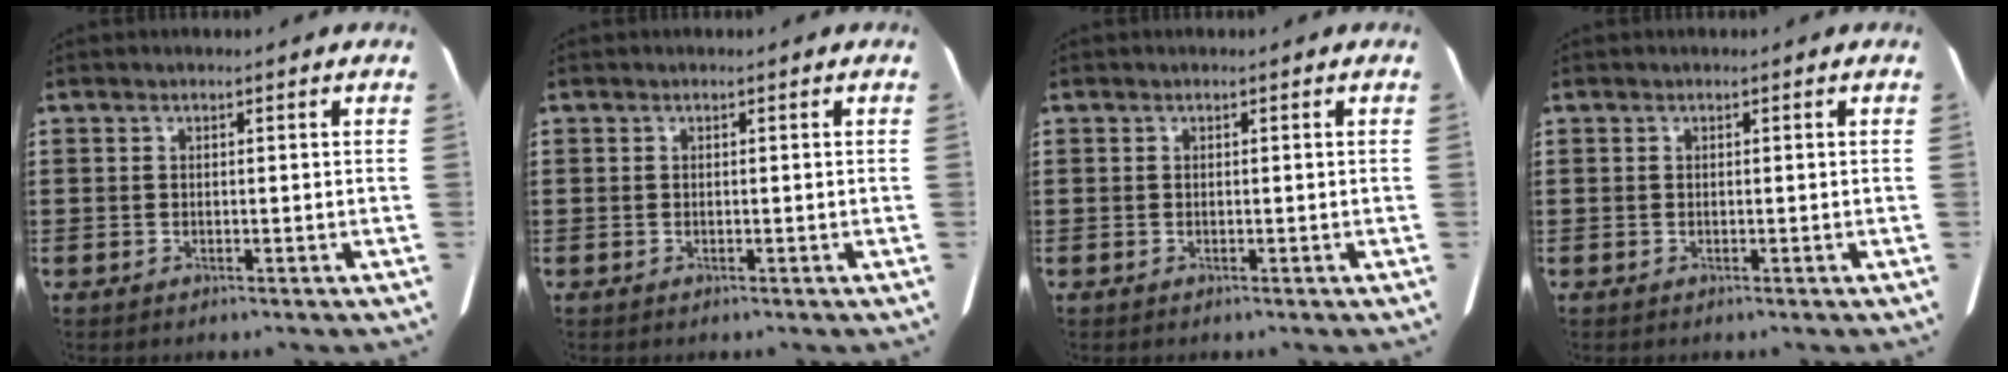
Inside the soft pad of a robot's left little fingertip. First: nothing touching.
{"total": 0.0}
{"total": 0.0}
{"total": 0.0}